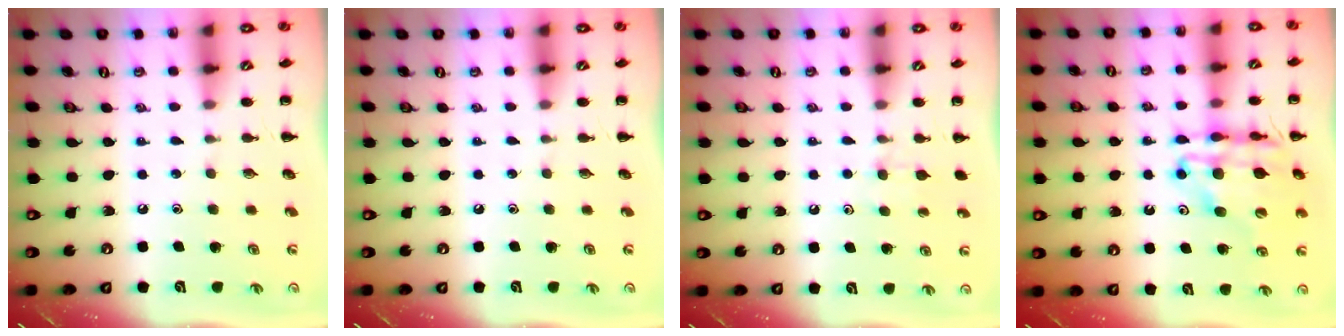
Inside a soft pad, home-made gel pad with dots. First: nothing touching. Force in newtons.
{"total": 0.0}
{"total": 5.9, "press": 5.7, "slide": 1.7}
{"total": 15.9, "press": 15.3, "slide": 4.0}